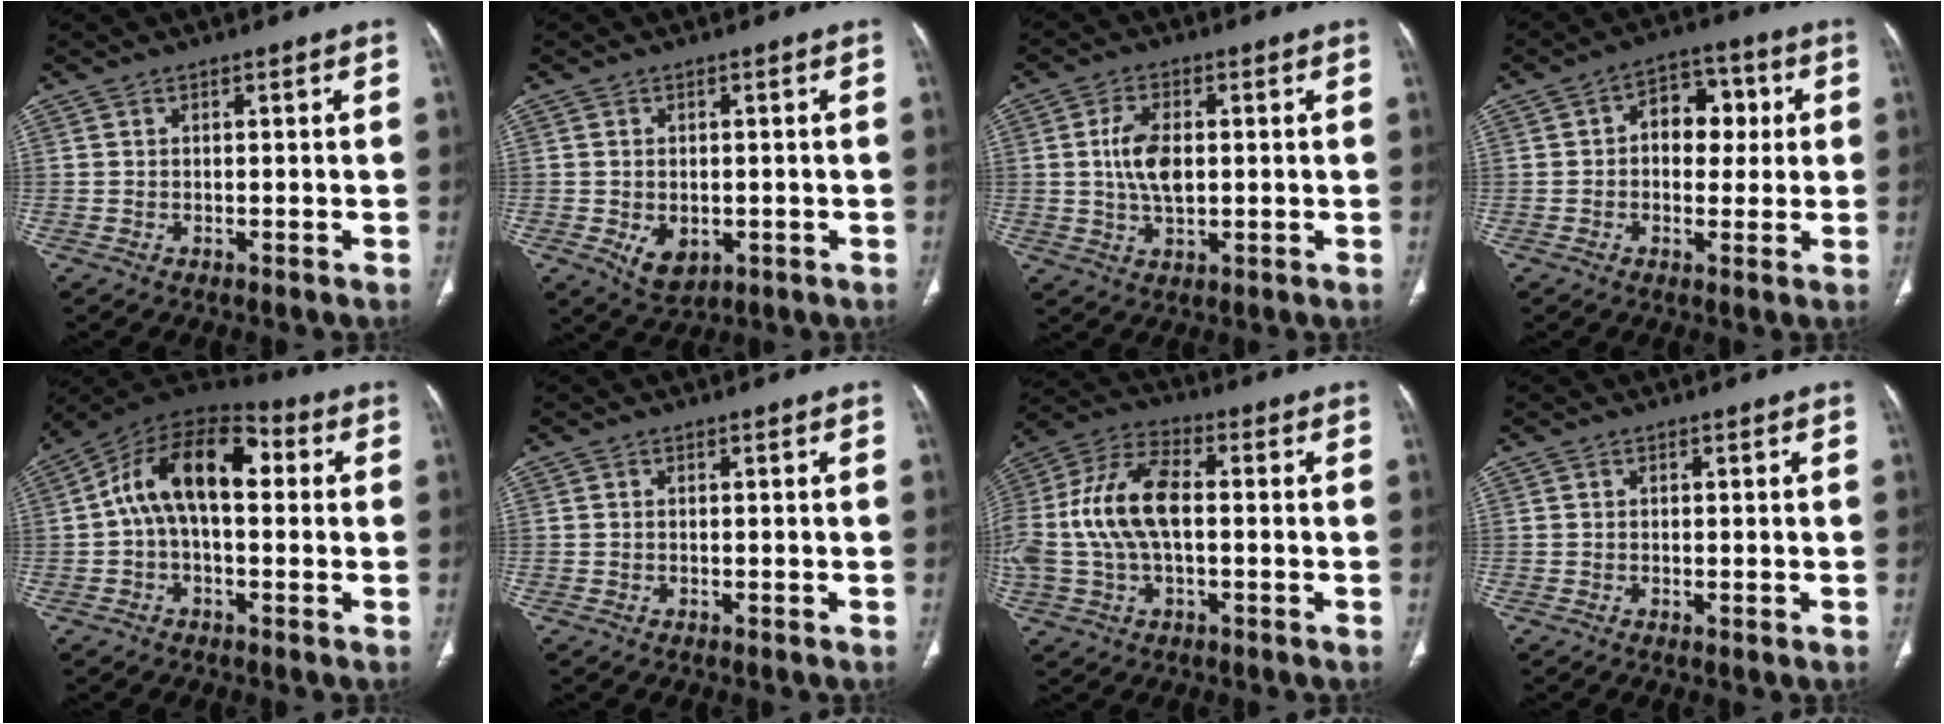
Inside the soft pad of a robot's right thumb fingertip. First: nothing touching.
{"total": 5.3, "force": [-1.3, 3.6, 3.6], "torque": [-0.052, -0.002, -0.006]}
{"total": 7.3, "force": [0.6, 3.9, 6.1], "torque": [-0.113, 0.002, 0.011]}
{"total": 9.4, "force": [1.2, 6.6, 6.7], "torque": [-0.053, 0.020, 0.012]}
{"total": 15.4, "force": [1.9, 8.5, 12.7], "torque": [-0.198, 0.047, 0.022]}
{"total": 0.0}
{"total": 15.9, "force": [0.0, 8.5, 13.4], "torque": [-0.291, 0.036, -0.004]}
{"total": 0.6, "force": [-0.2, 0.2, 0.5], "torque": [-0.014, -0.003, -0.004]}